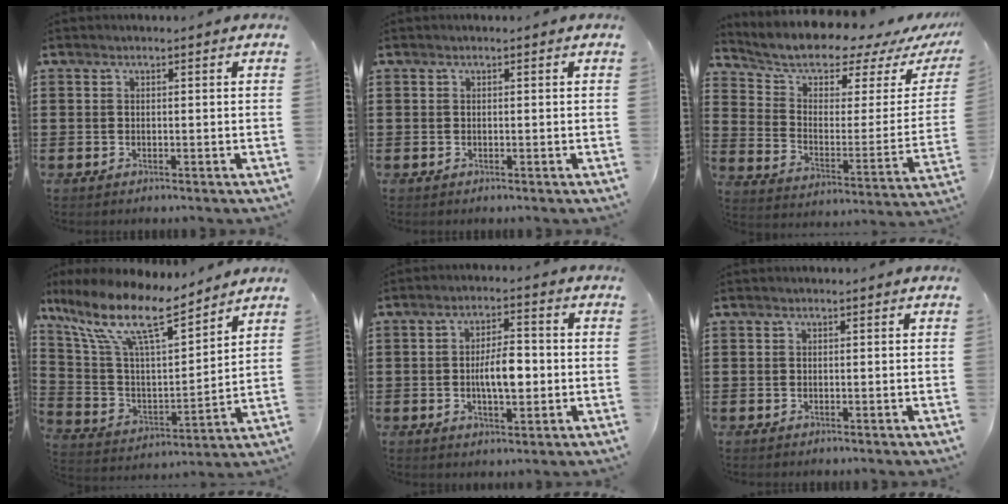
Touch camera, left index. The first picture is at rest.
{"total": 0.0}
{"total": 7.8, "force": [6.9, 2.3, 2.8], "torque": [-0.085, -0.054, 0.116]}
{"total": 13.1, "force": [9.4, 3.1, 8.5], "torque": [-0.204, -0.054, 0.160]}
{"total": 6.2, "force": [-0.7, 2.5, 5.6], "torque": [-0.100, 0.003, -0.018]}
{"total": 0.0}